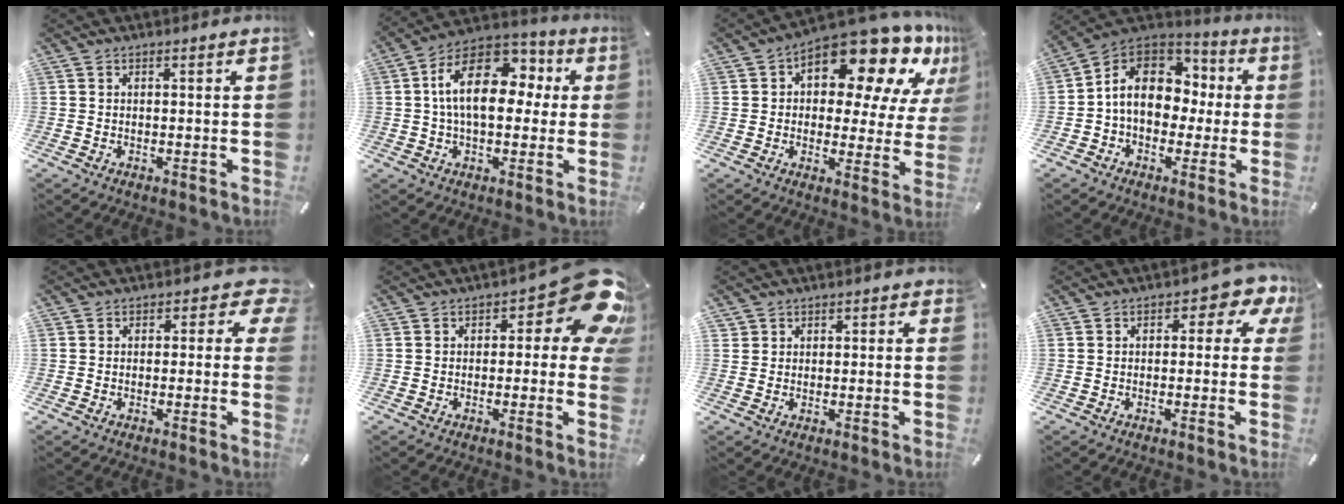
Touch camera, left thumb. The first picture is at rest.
{"total": 17.0, "force": [3.1, 10.5, 13.1], "torque": [-0.223, -0.001, 0.053]}
{"total": 17.4, "force": [11.2, 8.2, 10.5], "torque": [-0.141, -0.093, 0.184]}
{"total": 13.4, "force": [0.6, 10.8, 7.9], "torque": [-0.151, 0.007, 0.014]}
{"total": 5.6, "force": [1.2, 3.6, 4.1], "torque": [-0.045, -0.002, 0.017]}
{"total": 14.5, "force": [5.9, 6.5, 11.6], "torque": [-0.138, -0.044, 0.101]}
{"total": 2.1, "force": [0.6, 2.0, 0.2], "torque": [0.011, -0.001, 0.006]}
{"total": 5.5, "force": [1.3, 3.1, 4.4], "torque": [-0.056, -0.003, 0.014]}